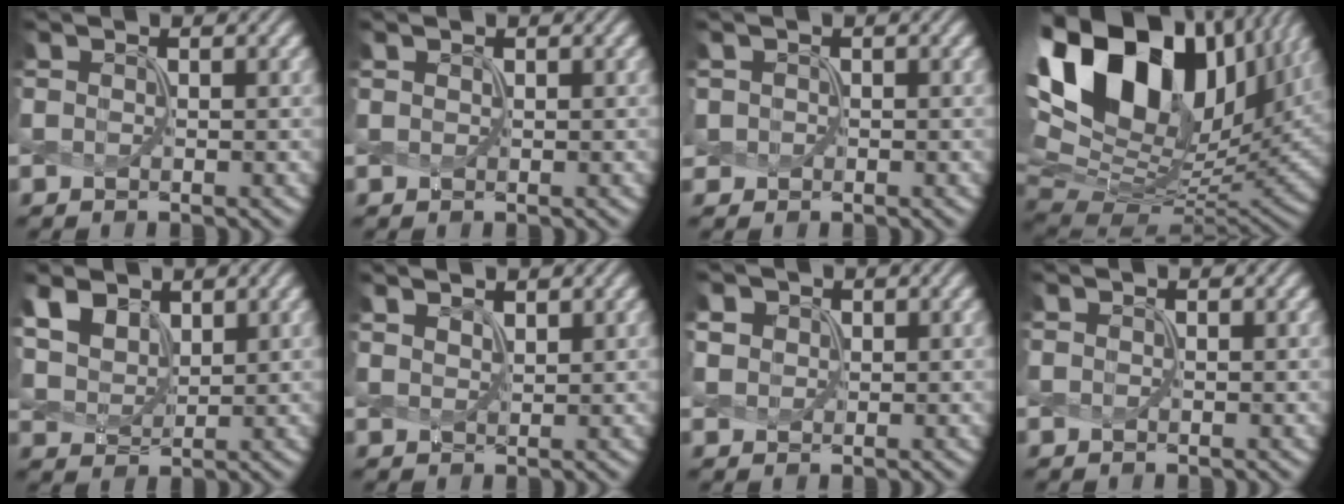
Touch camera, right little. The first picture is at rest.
{"total": 0.0}
{"total": 0.5, "force": [0.1, 0.5, -0.1], "torque": [-0.002, 0.003, 0.010]}
{"total": 18.3, "force": [6.8, 11.5, 12.5], "torque": [-0.256, 0.042, 0.122]}
{"total": 5.1, "force": [2.9, 3.2, 2.7], "torque": [-0.084, 0.002, 0.060]}
{"total": 1.9, "force": [1.6, 0.6, 0.8], "torque": [-0.003, 0.008, 0.020]}
{"total": 1.4, "force": [0.8, 1.1, 0.2], "torque": [-0.014, 0.000, 0.026]}
{"total": 0.0}